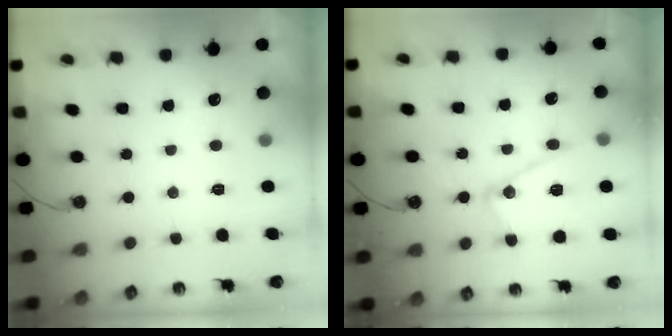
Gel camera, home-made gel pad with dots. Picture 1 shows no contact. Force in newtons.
{"total": 14.7, "press": 14.7, "slide": 1.2}